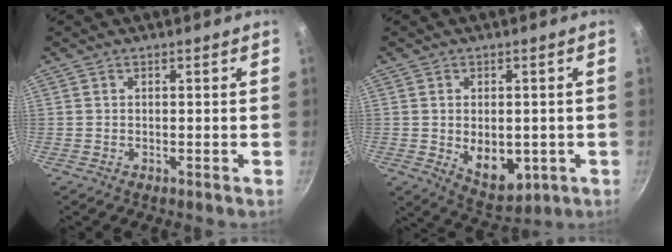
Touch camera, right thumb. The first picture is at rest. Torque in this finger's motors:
{"motor_torque": [-0.39, 0.41, -0.06, 0.31, 0.07]}